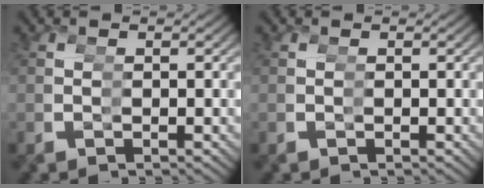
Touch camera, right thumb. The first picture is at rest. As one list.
[{"total": 0.0}]